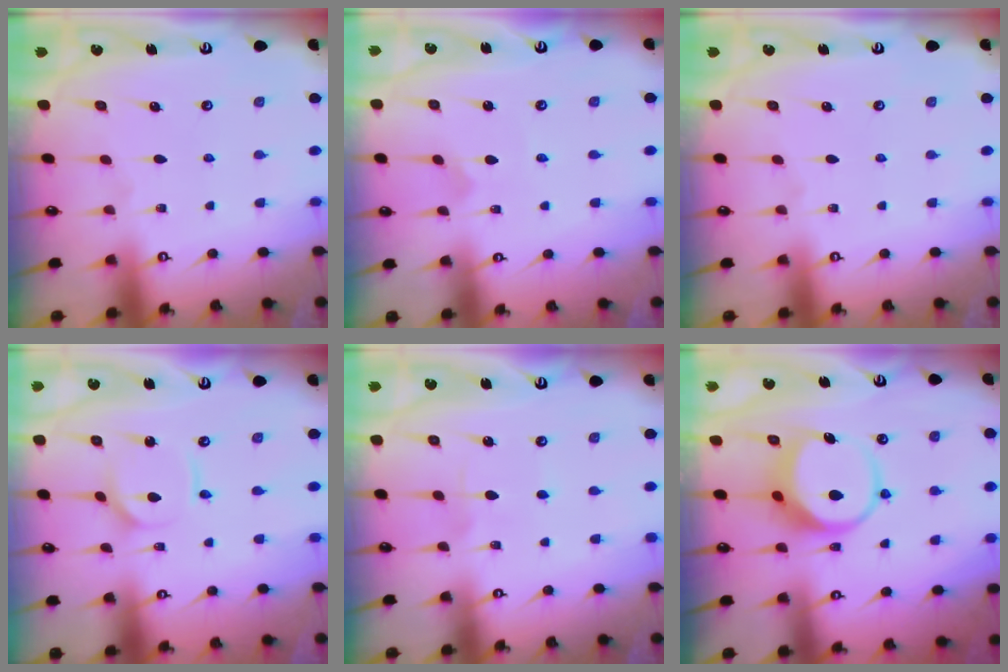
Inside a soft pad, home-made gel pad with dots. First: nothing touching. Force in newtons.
{"total": 0.6, "press": 0.6, "slide": 0.0}
{"total": 0.0}
{"total": 2.5, "press": 2.5, "slide": 0.2}
{"total": 3.4, "press": 3.4, "slide": 0.4}
{"total": 8.5, "press": 8.5, "slide": 1.0}